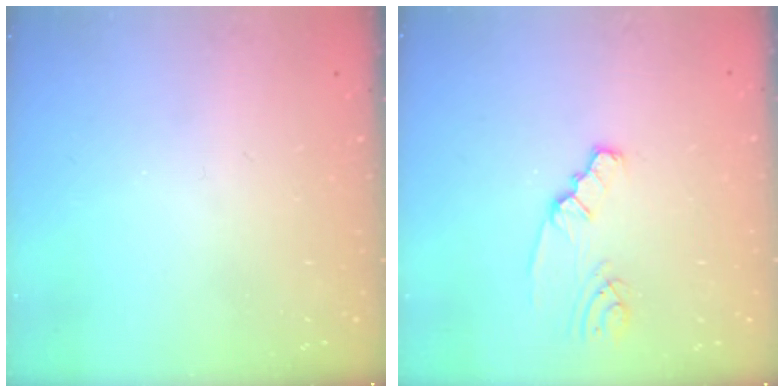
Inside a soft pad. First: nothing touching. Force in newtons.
{"total": 2.0, "press": 2.0, "slide": 0.1}